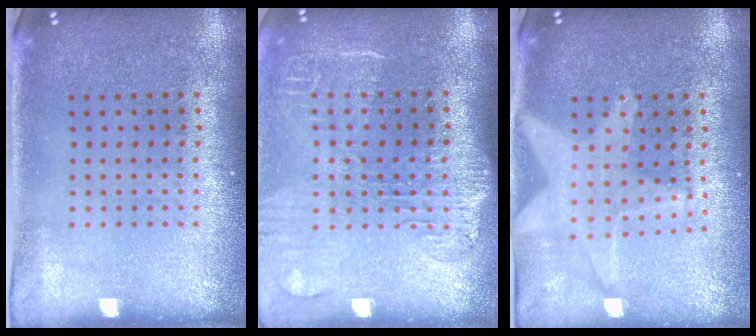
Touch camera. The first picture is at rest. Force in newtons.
{"total": 1.9, "press": 1.6, "slide": 1.0}
{"total": 1.9, "press": 1.6, "slide": 1.0}